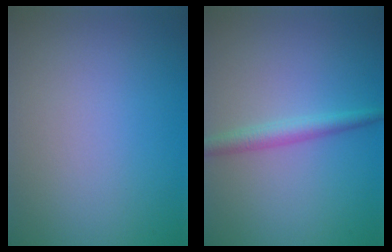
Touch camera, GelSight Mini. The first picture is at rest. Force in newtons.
{"total": 2.2, "press": 2.2, "slide": 0.1}